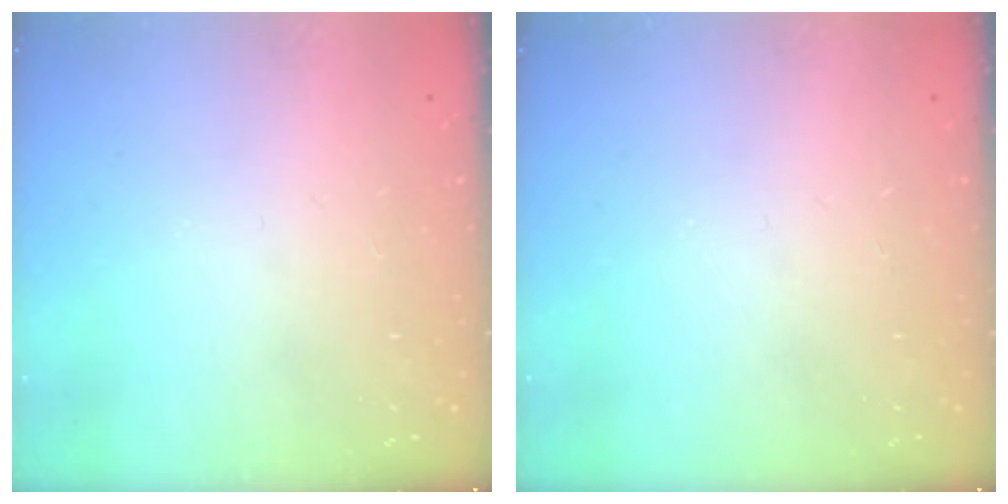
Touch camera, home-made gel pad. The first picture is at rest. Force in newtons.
{"total": 0.0}